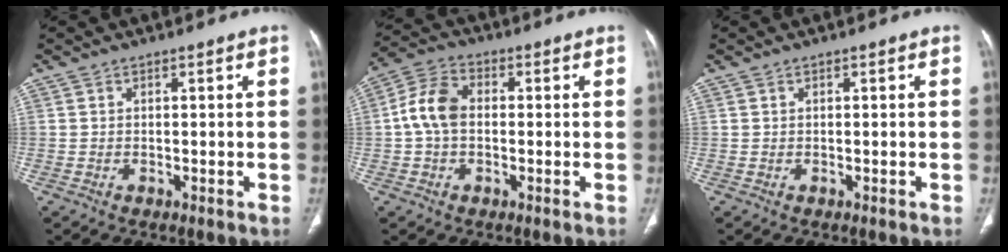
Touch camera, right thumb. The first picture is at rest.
{"total": 8.0, "force": [0.0, 5.4, 5.9], "torque": [-0.115, 0.024, -0.009]}
{"total": 0.0}